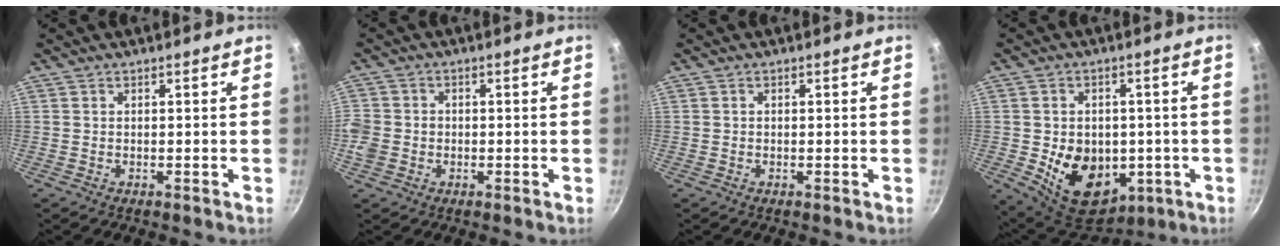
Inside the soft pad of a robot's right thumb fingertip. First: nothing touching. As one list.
[{"total": 5.5, "force": [-1.0, 4.8, 2.4], "torque": [-0.048, 0.014, -0.019]}, {"total": 0.0}, {"total": 15.1, "force": [-2.9, 10.8, 10.2], "torque": [-0.124, 0.000, -0.017]}]